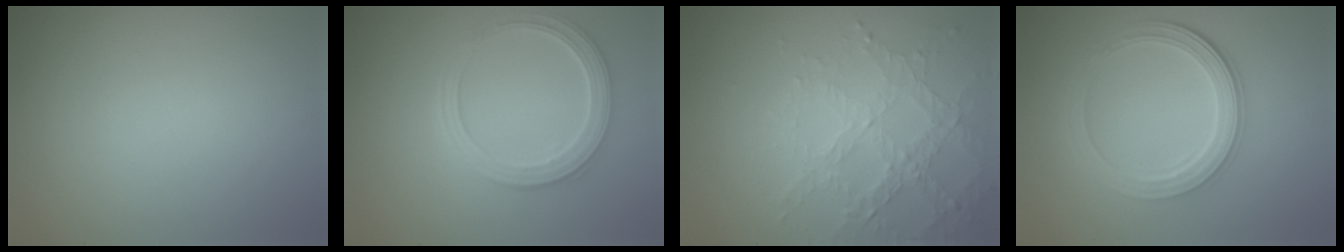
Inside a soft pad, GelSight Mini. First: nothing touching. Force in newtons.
{"total": 3.4, "press": 3.2, "slide": 1.0}
{"total": 3.4, "press": 3.4, "slide": 0.6}
{"total": 4.7, "press": 3.6, "slide": 2.9}